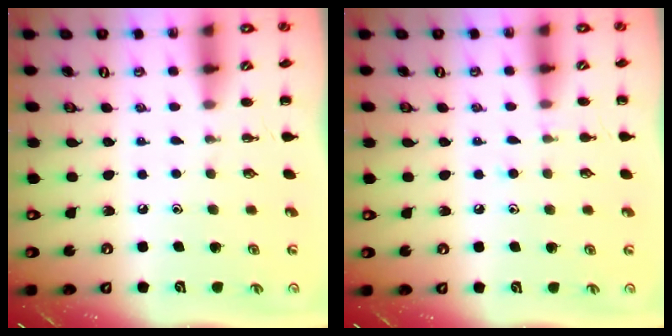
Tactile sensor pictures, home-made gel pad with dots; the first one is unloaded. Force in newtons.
{"total": 5.1, "press": 4.8, "slide": 1.7}